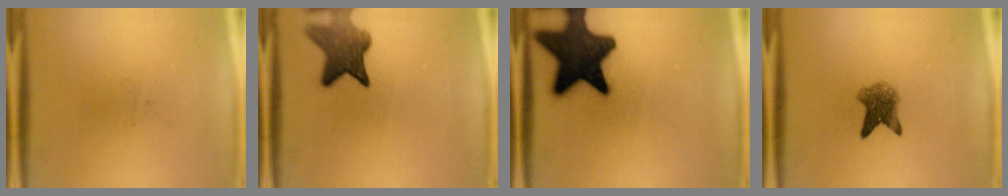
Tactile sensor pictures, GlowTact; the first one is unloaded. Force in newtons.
{"total": 7.1}
{"total": 17.2}
{"total": 4.9}